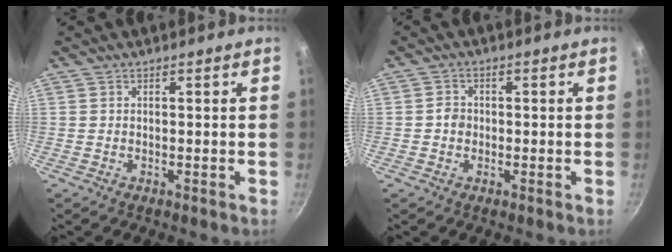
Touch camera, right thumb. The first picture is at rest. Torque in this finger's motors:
{"motor_torque": [-0.21, -0.03, 0.58, 0.08, -0.02]}